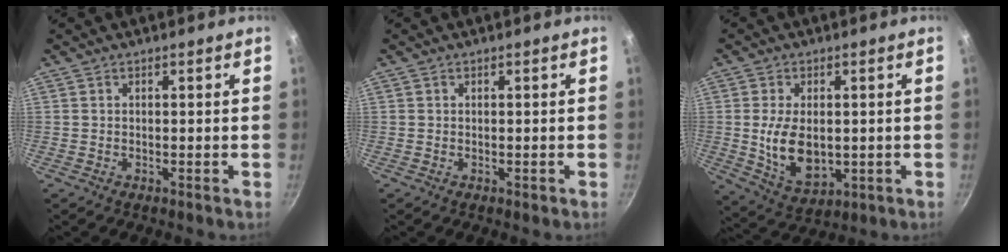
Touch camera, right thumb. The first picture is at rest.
{"total": 0.5, "force": [-0.1, 0.4, 0.3], "torque": [0.001, 0.001, -0.002]}
{"total": 10.4, "force": [-0.1, 6.4, 8.1], "torque": [-0.136, -0.013, 0.015]}